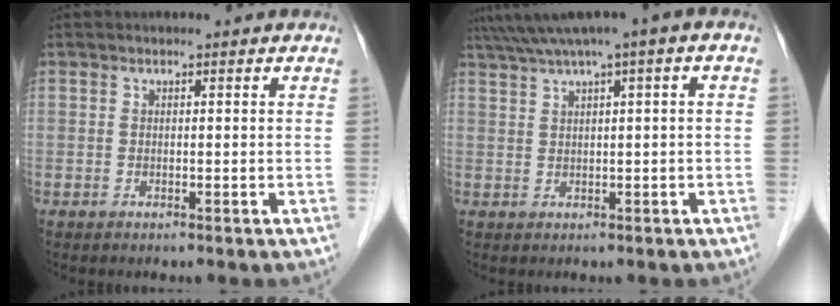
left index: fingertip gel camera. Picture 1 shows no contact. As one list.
[{"total": 6.0, "force": [2.9, 0.0, 5.2], "torque": [-0.098, 0.036, 0.052]}]